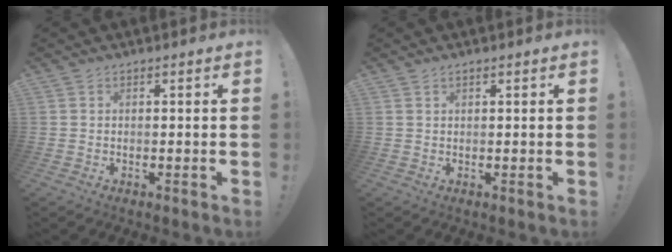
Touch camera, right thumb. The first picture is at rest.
{"total": 0.6, "force": [0.5, 0.3, 0.3], "torque": [-0.004, 0.000, 0.009]}